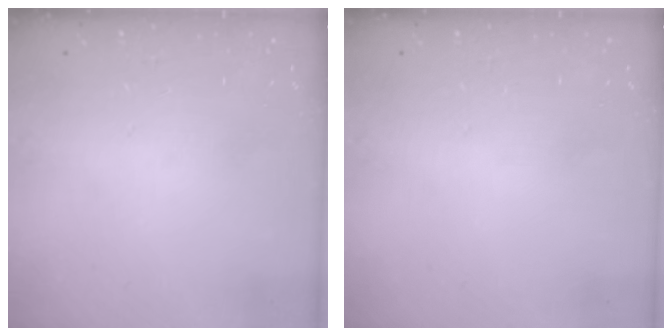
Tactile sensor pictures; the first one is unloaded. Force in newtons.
{"total": 0.0}